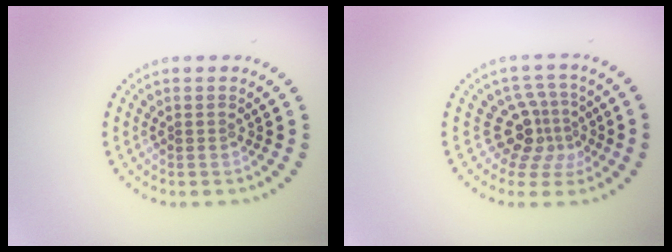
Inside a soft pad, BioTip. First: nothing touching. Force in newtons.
{"total": 3.8, "press": 2.6, "slide": 2.7}